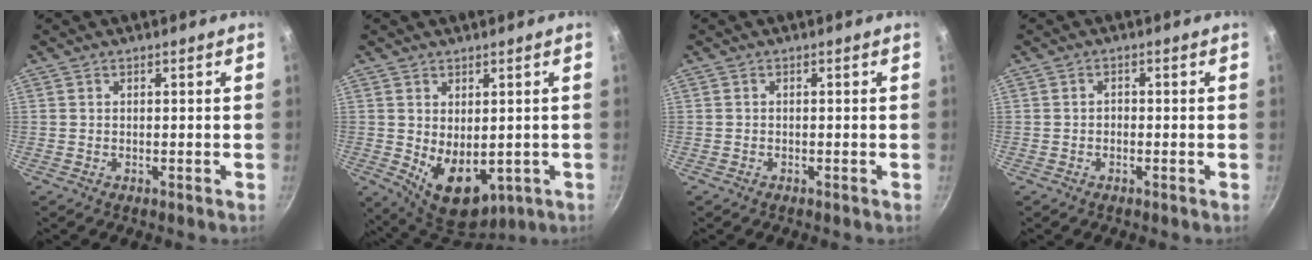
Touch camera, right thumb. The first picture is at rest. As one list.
[{"total": 11.0, "force": [-1.9, 6.5, 8.7], "torque": [-0.115, -0.009, -0.001]}, {"total": 0.0}, {"total": 1.0, "force": [-0.4, 0.8, 0.5], "torque": [0.001, 0.005, -0.010]}]